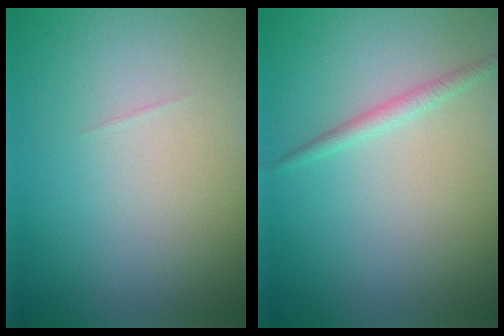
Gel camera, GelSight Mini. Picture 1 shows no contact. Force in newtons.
{"total": 1.1, "press": 1.1, "slide": 0.0}